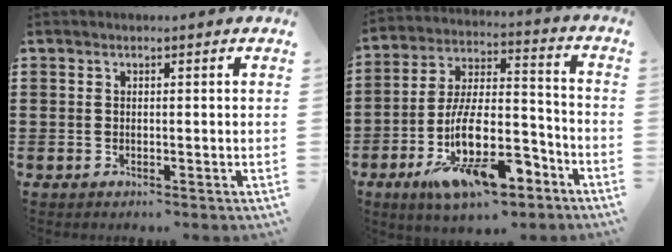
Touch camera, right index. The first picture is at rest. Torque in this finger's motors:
{"motor_torque": [2.05, 0.08, 1.05, 0.21]}